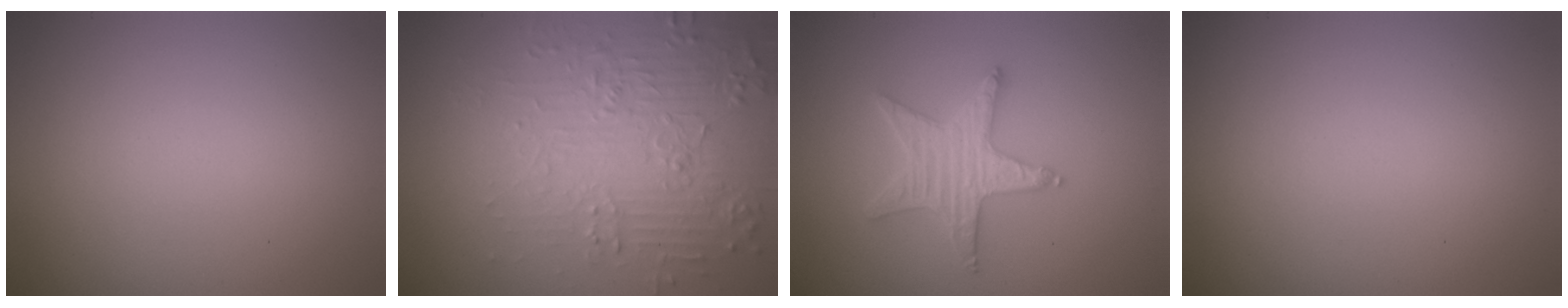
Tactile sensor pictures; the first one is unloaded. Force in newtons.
{"total": 4.4, "press": 4.4, "slide": 0.6}
{"total": 3.5, "press": 3.3, "slide": 1.0}
{"total": 0.0}